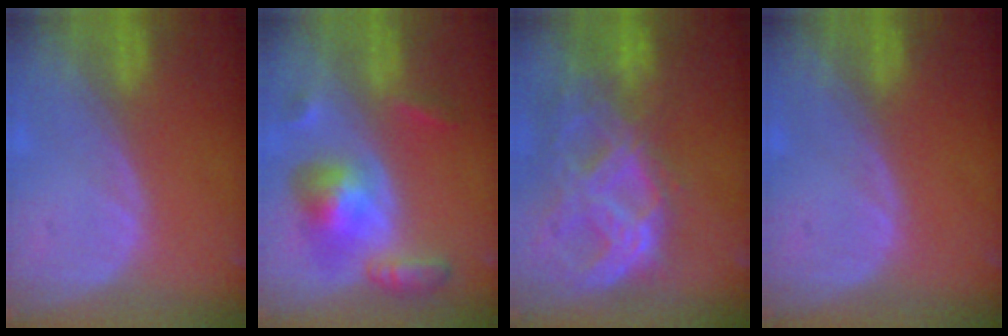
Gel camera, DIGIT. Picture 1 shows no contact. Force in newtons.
{"total": 8.1, "press": 8.1, "slide": 0.6}
{"total": 11.3, "press": 9.6, "slide": 6.0}
{"total": 0.0}